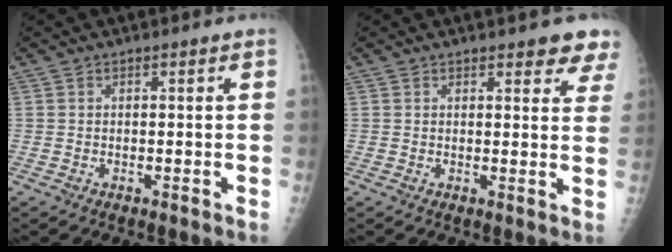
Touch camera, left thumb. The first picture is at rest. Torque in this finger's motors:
{"motor_torque": [1.07, 0.33, 0.07, -0.04, 0.00]}